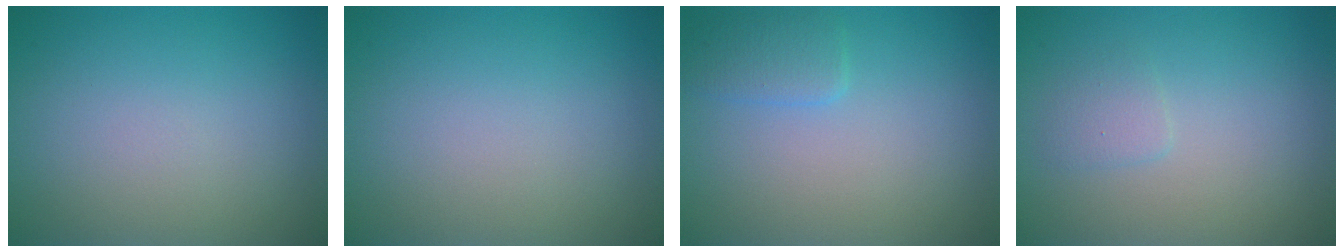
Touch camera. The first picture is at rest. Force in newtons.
{"total": 0.0}
{"total": 1.7, "press": 1.7, "slide": 0.3}
{"total": 1.1, "press": 1.1, "slide": 0.1}